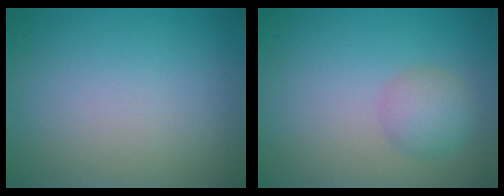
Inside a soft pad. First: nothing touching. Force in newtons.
{"total": 2.5, "press": 2.5, "slide": 0.1}